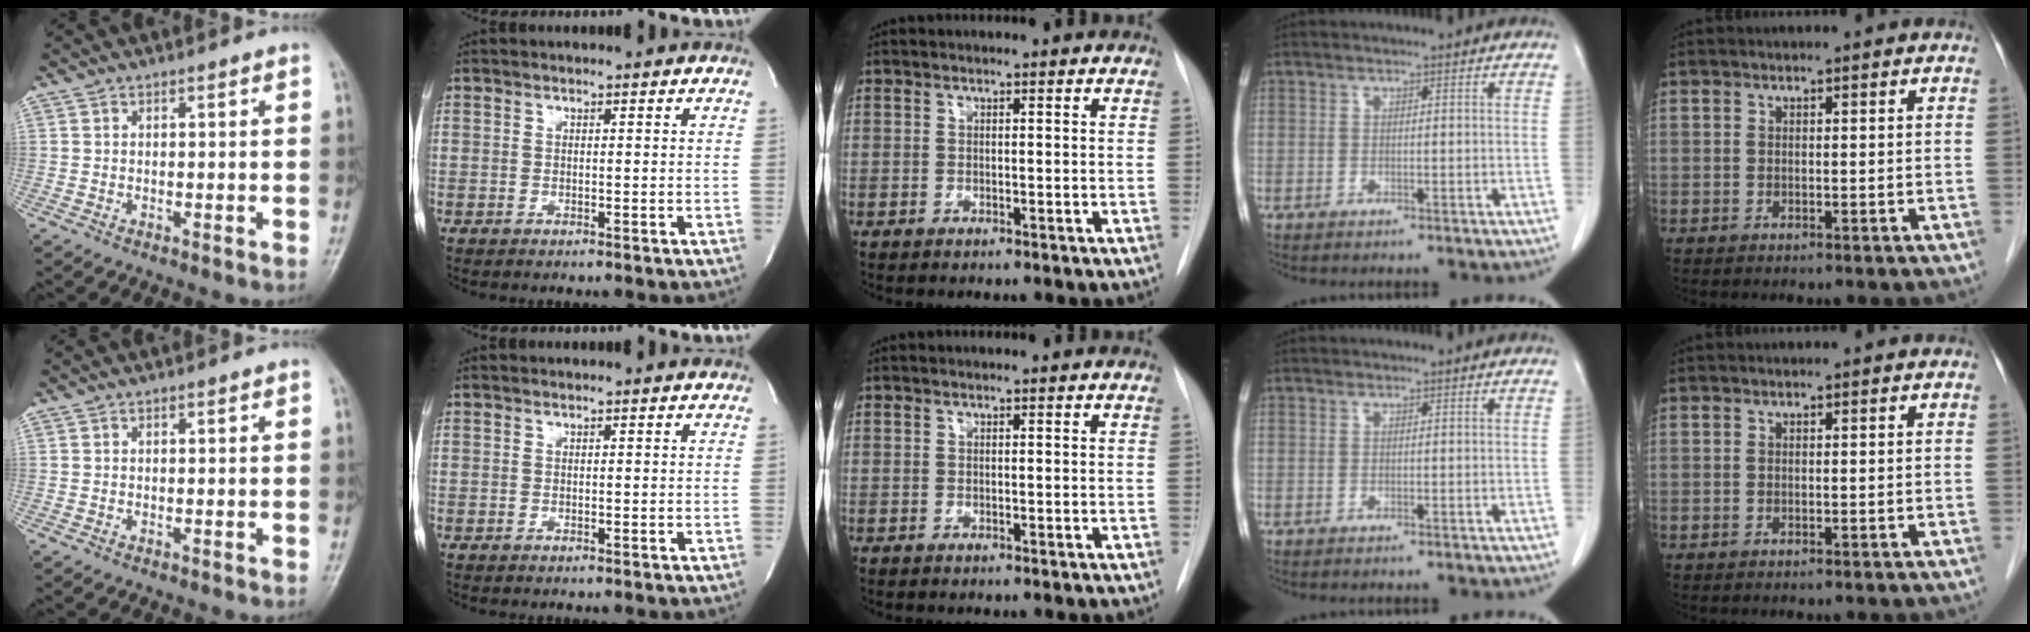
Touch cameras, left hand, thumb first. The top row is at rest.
{}